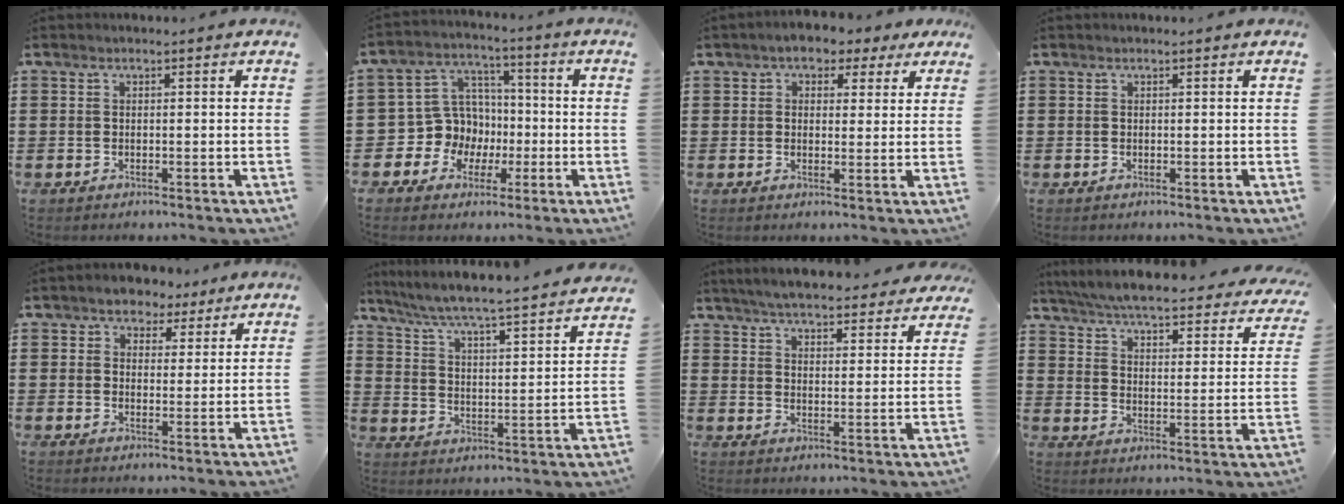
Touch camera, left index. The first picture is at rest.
{"total": 8.8, "force": [-1.2, 8.6, 1.7], "torque": [-0.084, 0.002, -0.017]}
{"total": 3.8, "force": [2.6, 2.3, 1.6], "torque": [-0.038, 0.004, 0.043]}
{"total": 0.0}
{"total": 3.7, "force": [2.9, 2.3, 0.3], "torque": [-0.017, 0.003, 0.051]}
{"total": 4.7, "force": [4.3, -0.7, 1.9], "torque": [-0.060, -0.047, 0.061]}
{"total": 5.6, "force": [5.4, 0.1, 1.2], "torque": [-0.047, -0.027, 0.095]}
{"total": 5.4, "force": [5.1, -0.4, 1.9], "torque": [-0.063, -0.042, 0.082]}